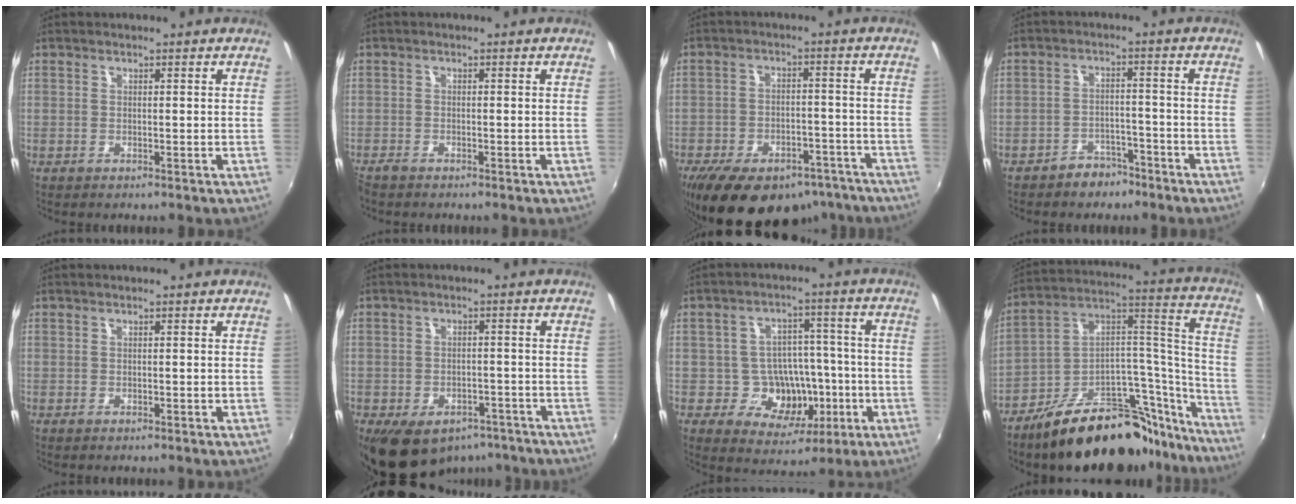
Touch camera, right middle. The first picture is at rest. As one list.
[{"total": 1.7, "force": [-1.6, 0.4, 0.6], "torque": [-0.015, -0.009, -0.032]}, {"total": 20.1, "force": [-14.5, 10.2, 9.4], "torque": [-0.186, -0.001, -0.184]}, {"total": 5.1, "force": [-4.1, 2.8, 1.1], "torque": [-0.028, 0.018, -0.055]}, {"total": 0.0}, {"total": 13.2, "force": [-8.8, 7.7, 6.2], "torque": [-0.124, -0.004, -0.111]}, {"total": 11.5, "force": [-3.0, 9.7, 5.4], "torque": [-0.103, 0.023, -0.026]}, {"total": 29.3, "force": [-22.0, 11.4, 15.7], "torque": [-0.185, 0.068, -0.318]}]